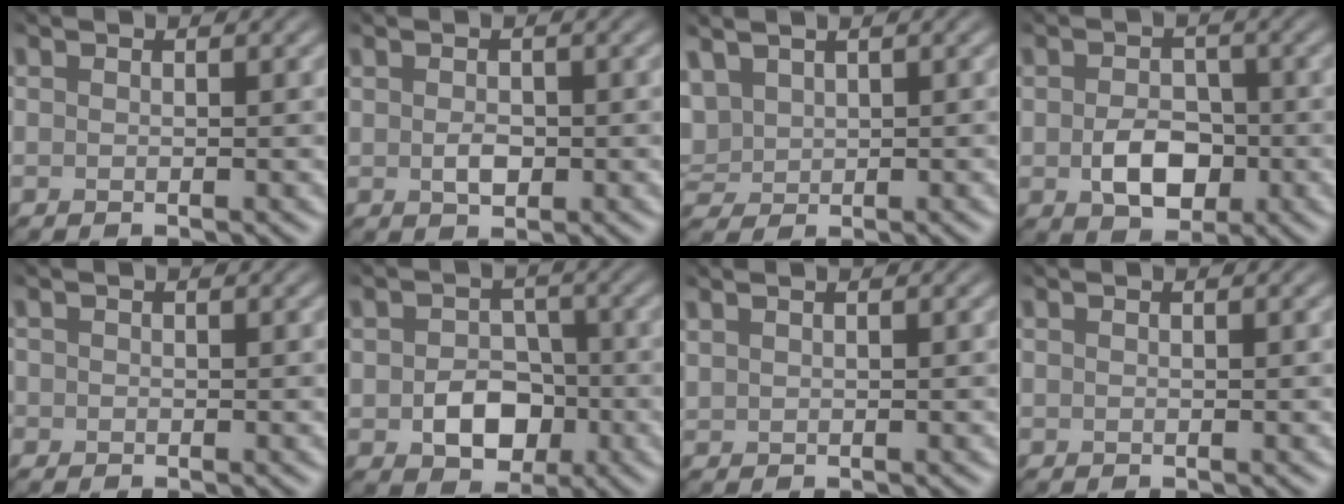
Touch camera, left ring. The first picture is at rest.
{"total": 1.6, "force": [-0.3, 1.1, 1.1], "torque": [-0.023, 0.001, 0.000]}
{"total": 2.2, "force": [1.4, 1.4, 1.0], "torque": [-0.028, 0.007, 0.031]}
{"total": 4.0, "force": [-1.3, 2.9, 2.4], "torque": [-0.039, -0.008, -0.021]}
{"total": 0.0}
{"total": 4.5, "force": [-1.6, 3.5, 2.4], "torque": [-0.038, -0.010, -0.025]}
{"total": 0.9, "force": [0.7, 0.3, 0.4], "torque": [-0.002, -0.001, 0.011]}
{"total": 0.0}